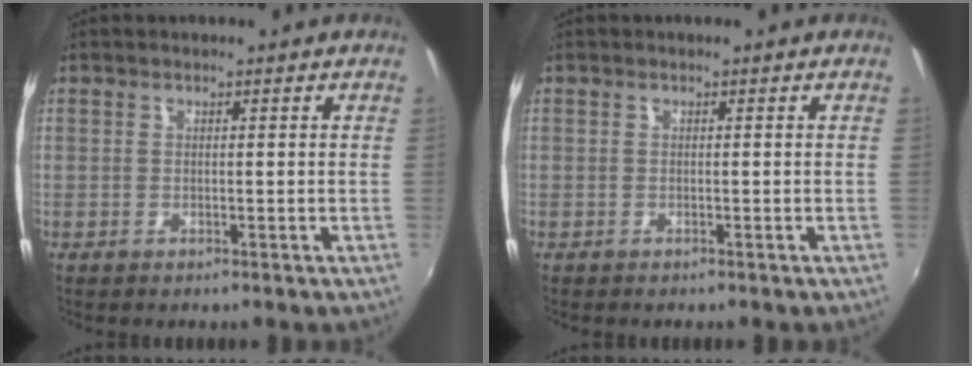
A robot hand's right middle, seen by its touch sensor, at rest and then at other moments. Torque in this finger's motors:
{"motor_torque": [0.25, -1.54, -0.04, 0.00]}